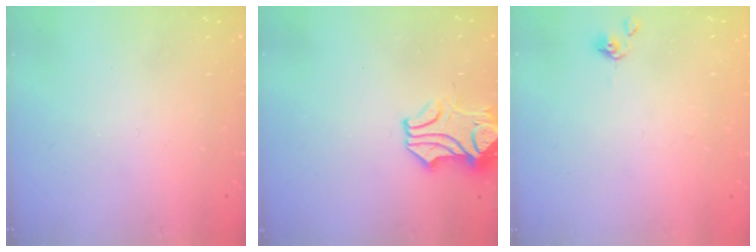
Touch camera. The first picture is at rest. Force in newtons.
{"total": 2.2, "press": 2.1, "slide": 0.7}
{"total": 0.0}